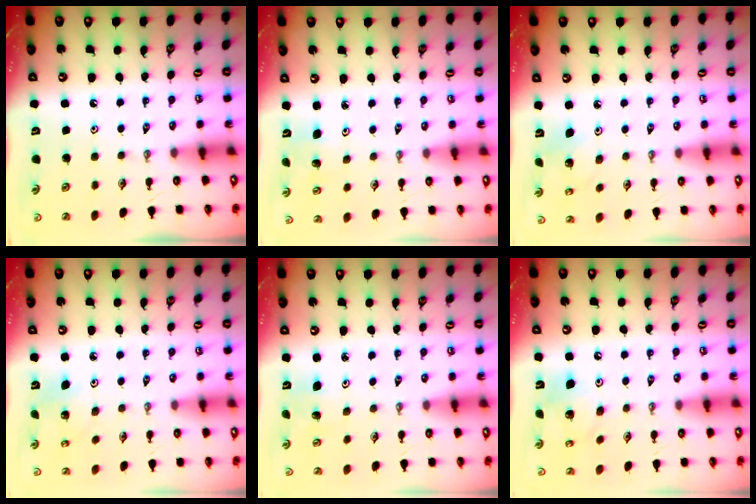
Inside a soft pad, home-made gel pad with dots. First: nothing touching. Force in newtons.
{"total": 2.0, "press": 2.0, "slide": 0.1}
{"total": 3.3, "press": 3.3, "slide": 0.1}
{"total": 2.8, "press": 2.8, "slide": 0.2}
{"total": 2.0, "press": 2.0, "slide": 0.1}
{"total": 11.6, "press": 11.3, "slide": 2.9}